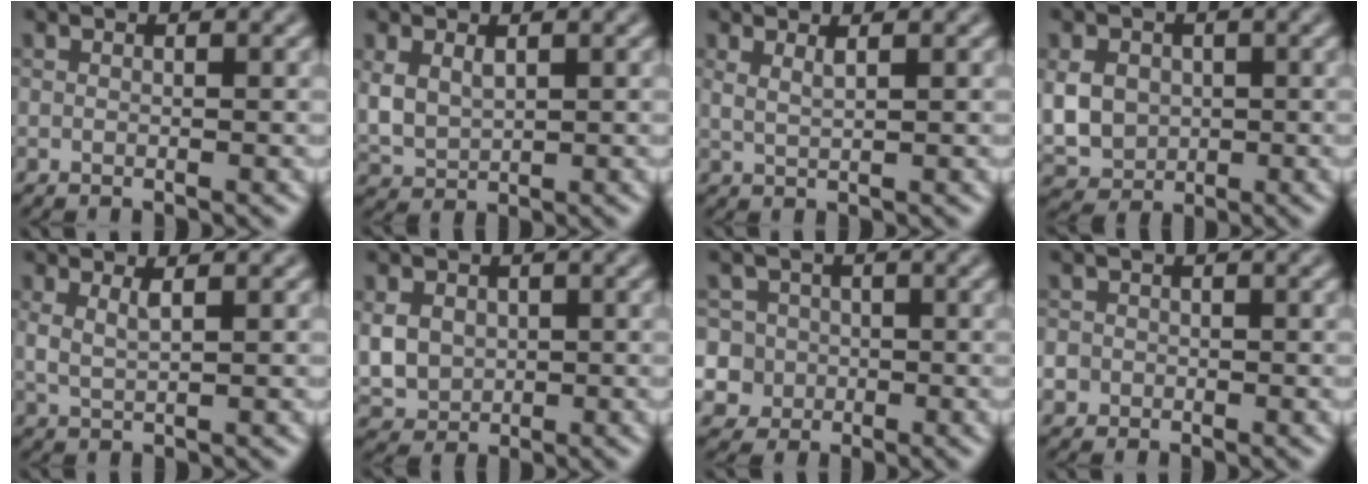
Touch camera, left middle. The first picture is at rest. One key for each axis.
{"total": 2.7, "fx": 0.9, "fy": 1.8, "fz": 1.8, "tx": -0.046, "ty": -0.004, "tz": 0.024}
{"total": 1.4, "fx": 0.9, "fy": 0.5, "fz": 1.0, "tx": -0.014, "ty": -0.003, "tz": 0.015}
{"total": 5.5, "fx": 0.3, "fy": 4.6, "fz": 3.0, "tx": -0.071, "ty": 0.005, "tz": -0.001}
{"total": 1.6, "fx": 0.8, "fy": 0.5, "fz": 1.3, "tx": -0.028, "ty": -0.003, "tz": 0.017}
{"total": 4.5, "fx": 0.4, "fy": 3.8, "fz": 2.4, "tx": -0.056, "ty": 0.001, "tz": 0.006}
{"total": 6.6, "fx": 0.0, "fy": 6.4, "fz": 1.8, "tx": -0.027, "ty": 0.031, "tz": -0.024}
{"total": 3.3, "fx": -1.3, "fy": 2.9, "fz": 0.7, "tx": -0.001, "ty": 0.000, "tz": -0.037}